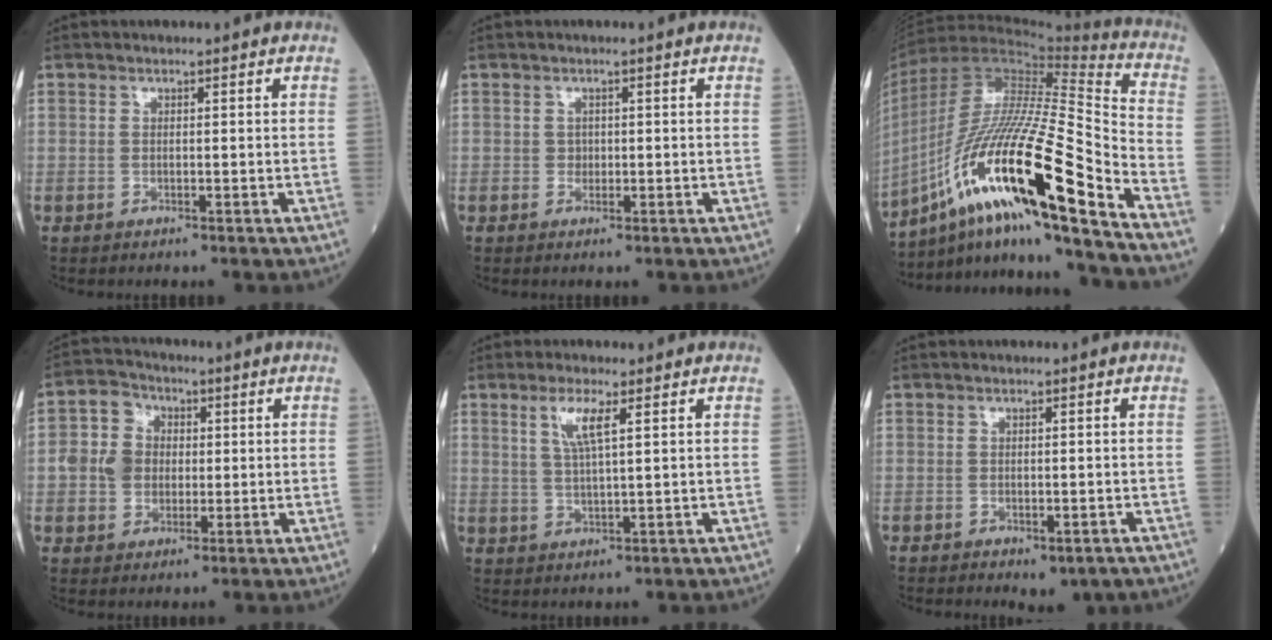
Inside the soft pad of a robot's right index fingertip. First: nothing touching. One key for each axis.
{"total": 0.8, "fx": 0.1, "fy": 0.8, "fz": 0.2, "tx": -0.001, "ty": 0.003, "tz": 0.003}
{"total": 26.1, "fx": -14.3, "fy": 1.7, "fz": 21.8, "tx": -0.408, "ty": -0.029, "tz": -0.253}
{"total": 7.3, "fx": 0.4, "fy": 6.4, "fz": 3.3, "tx": -0.085, "ty": 0.027, "tz": 0.009}
{"total": 4.5, "fx": 2.1, "fy": 0.2, "fz": 4.0, "tx": -0.085, "ty": 0.000, "tz": 0.045}
{"total": 3.2, "fx": -2.0, "fy": 1.6, "fz": 2.0, "tx": -0.020, "ty": -0.004, "tz": -0.016}